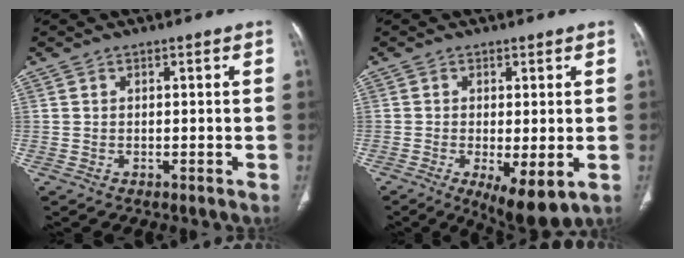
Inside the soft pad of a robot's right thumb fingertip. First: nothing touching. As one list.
[{"total": 8.7, "force": [-2.6, 2.8, 7.8], "torque": [-0.124, -0.021, -0.035]}]